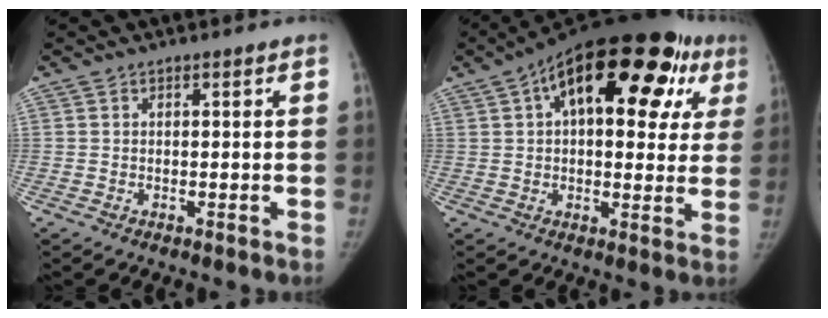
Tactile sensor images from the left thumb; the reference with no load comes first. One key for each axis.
{"total": 27.2, "fx": 10.7, "fy": 13.4, "fz": 21.1, "tx": -0.278, "ty": 0.041, "tz": 0.148}